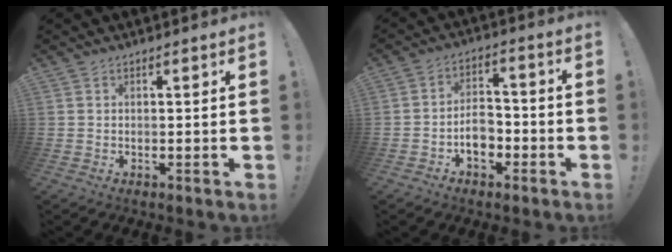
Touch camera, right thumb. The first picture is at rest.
{"total": 8.0, "force": [-2.9, 5.5, 5.0], "torque": [-0.078, 0.014, -0.051]}